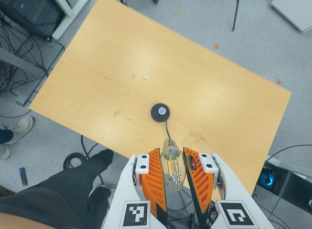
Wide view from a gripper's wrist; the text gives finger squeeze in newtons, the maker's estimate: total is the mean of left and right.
{"total": 12.1, "left": 12.5, "right": 11.8}